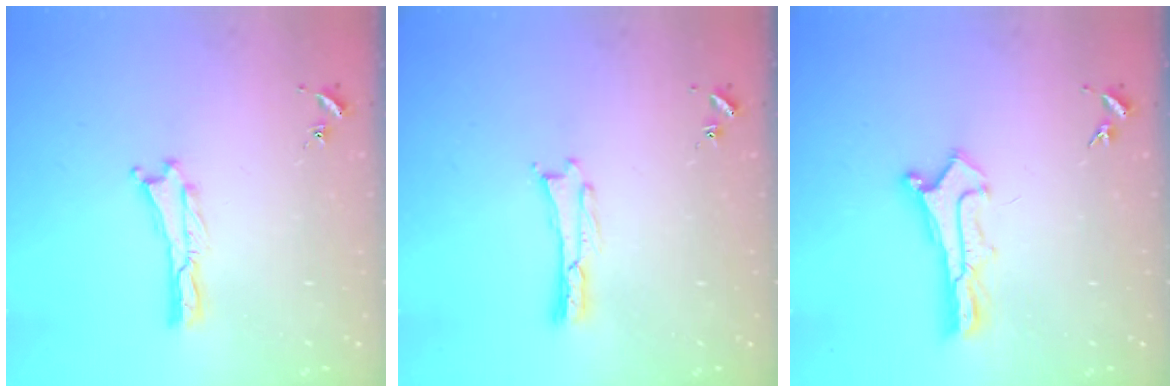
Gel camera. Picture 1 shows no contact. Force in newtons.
{"total": 0.0}
{"total": 1.1, "press": 1.1, "slide": 0.1}